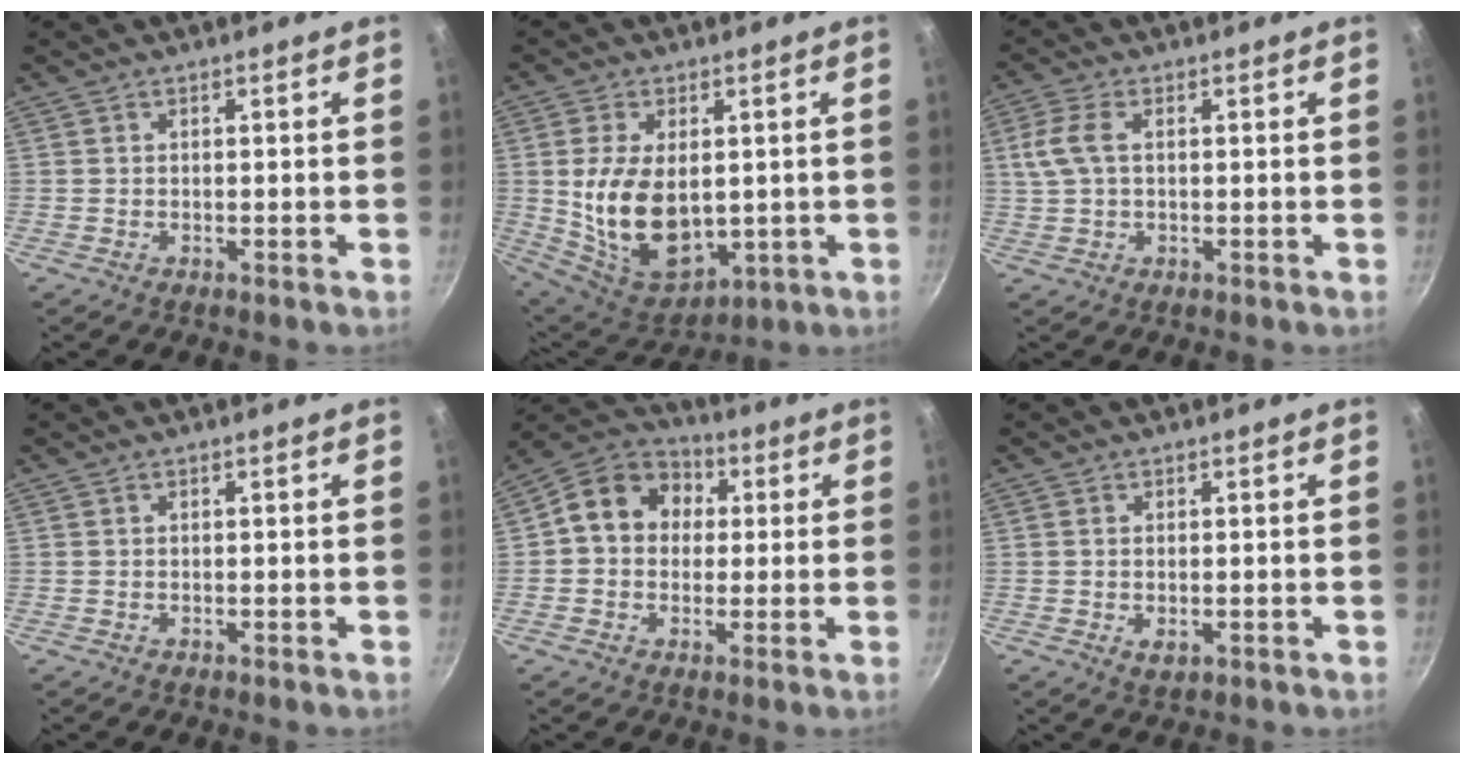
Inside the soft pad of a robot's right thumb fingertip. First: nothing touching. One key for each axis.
{"total": 15.8, "fx": 0.7, "fy": 9.8, "fz": 12.4, "tx": -0.203, "ty": -0.023, "tz": 0.036}
{"total": 3.0, "fx": 1.0, "fy": 1.4, "fz": 2.5, "tx": -0.053, "ty": 0.002, "tz": 0.020}
{"total": 0.0}
{"total": 12.0, "fx": 1.8, "fy": 10.1, "fz": 6.3, "tx": -0.068, "ty": 0.026, "tz": 0.008}
{"total": 2.1, "fx": -0.3, "fy": 1.2, "fz": 1.8, "tx": -0.028, "ty": -0.006, "tz": -0.004}